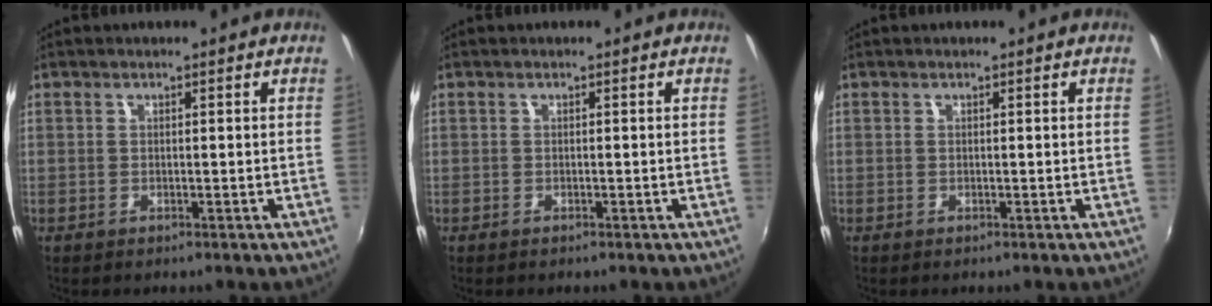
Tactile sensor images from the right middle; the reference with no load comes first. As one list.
[{"total": 0.0}, {"total": 0.0}]